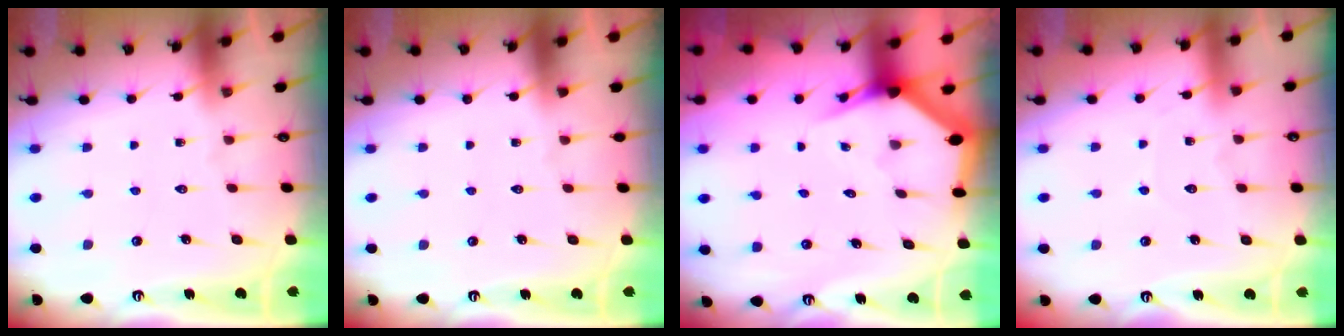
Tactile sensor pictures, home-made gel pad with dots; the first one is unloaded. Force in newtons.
{"total": 0.0}
{"total": 2.9, "press": 2.9, "slide": 0.2}
{"total": 2.9, "press": 2.9, "slide": 0.3}